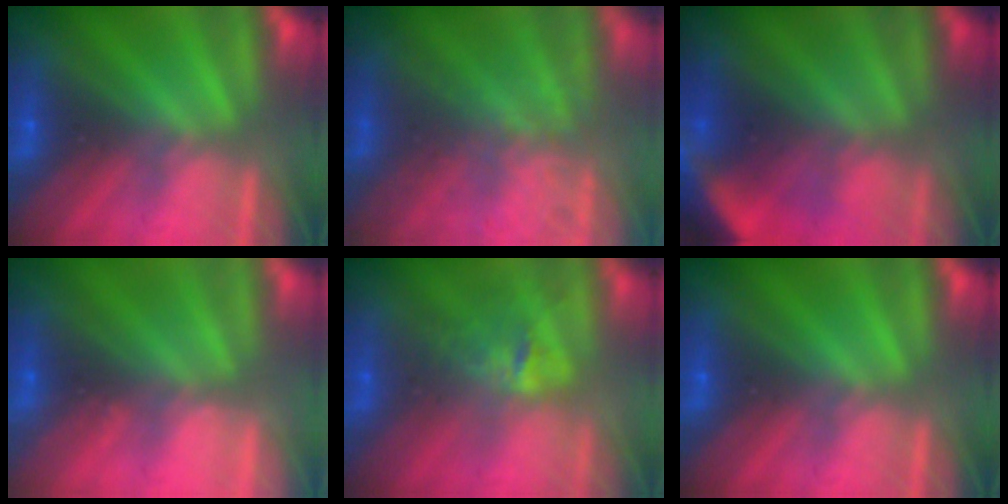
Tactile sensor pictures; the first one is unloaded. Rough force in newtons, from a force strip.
{"total": 7.8}
{"total": 3.8}
{"total": 2.4}
{"total": 2.8}
{"total": 0.0}